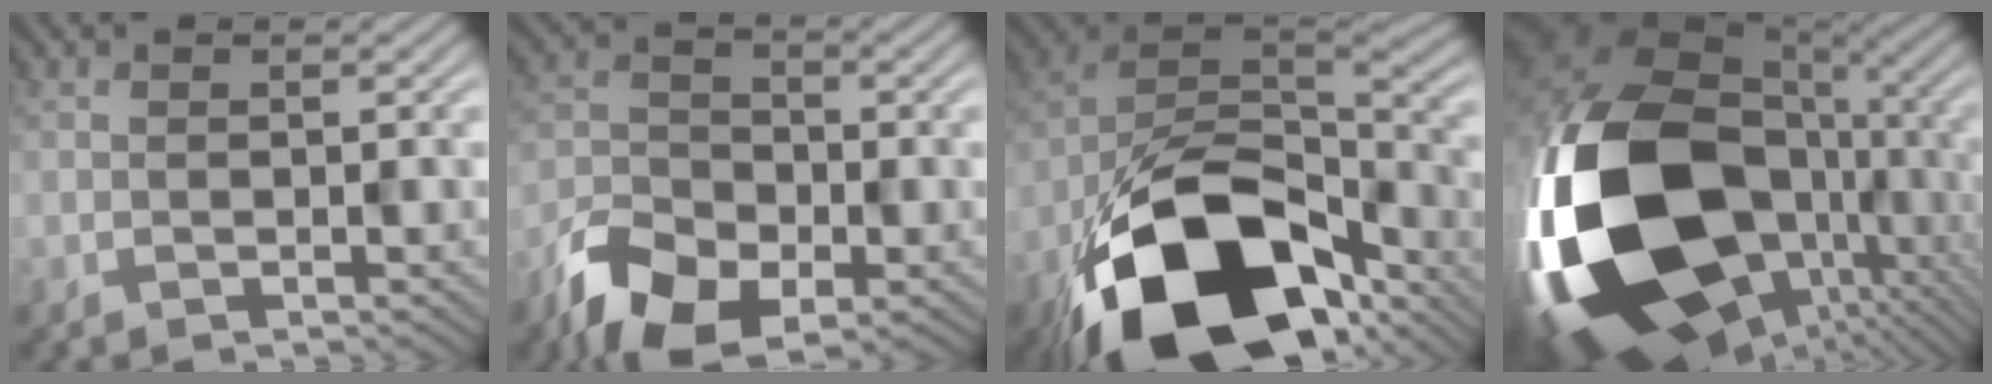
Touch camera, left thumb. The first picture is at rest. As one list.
[{"total": 8.7, "force": [-6.0, 4.6, 4.2], "torque": [-0.095, -0.022, -0.117]}, {"total": 18.6, "force": [-10.9, 10.0, 11.3], "torque": [-0.233, -0.041, -0.169]}, {"total": 21.9, "force": [-4.8, 14.8, 15.5], "torque": [-0.366, -0.061, -0.051]}]